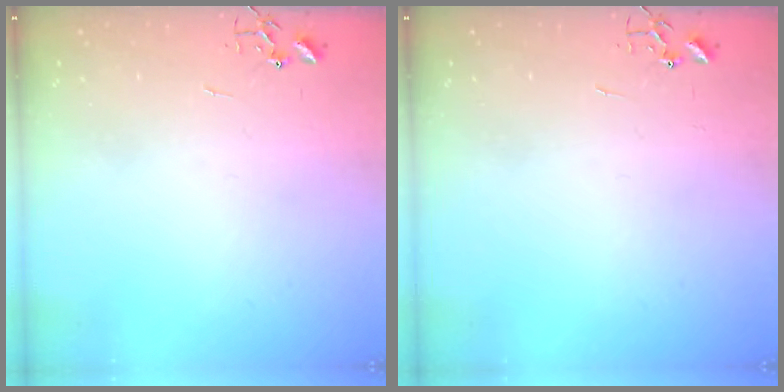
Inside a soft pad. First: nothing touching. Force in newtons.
{"total": 0.0}